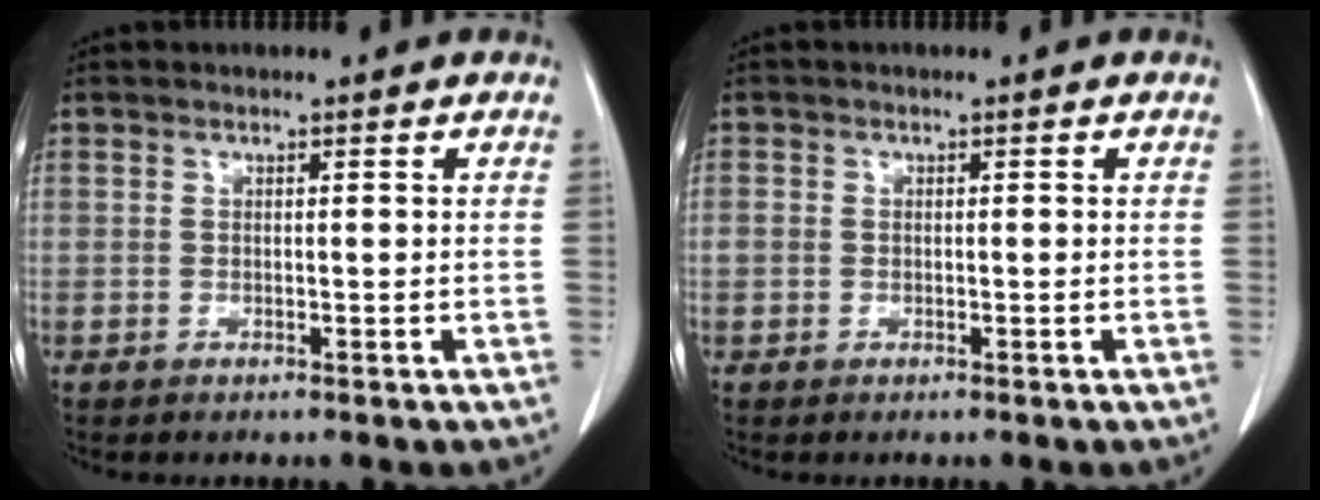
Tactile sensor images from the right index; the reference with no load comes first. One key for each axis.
{"total": 1.1, "fx": -0.1, "fy": 0.9, "fz": 0.5, "tx": -0.010, "ty": 0.008, "tz": 0.000}